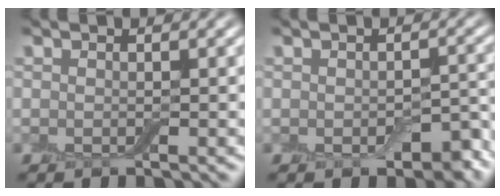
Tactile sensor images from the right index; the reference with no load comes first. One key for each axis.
{"total": 2.8, "fx": -1.3, "fy": 1.5, "fz": 2.0, "tx": -0.028, "ty": -0.008, "tz": -0.013}